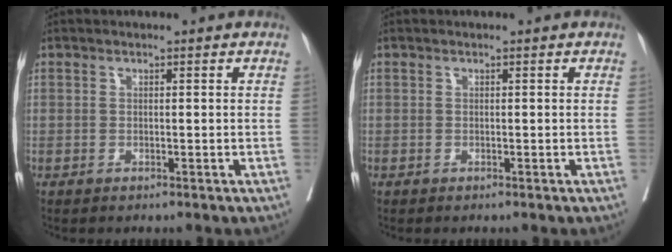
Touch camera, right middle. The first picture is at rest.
{"total": 0.0}